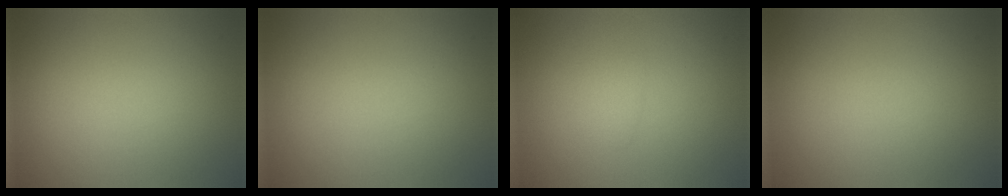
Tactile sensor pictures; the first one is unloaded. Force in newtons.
{"total": 0.0}
{"total": 0.9, "press": 0.9, "slide": 0.1}
{"total": 0.0}